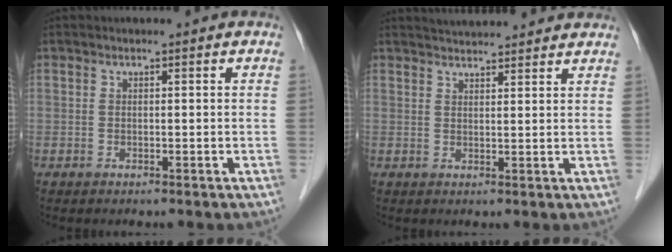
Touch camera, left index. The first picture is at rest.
{"total": 8.6, "force": [8.2, 1.1, 2.5], "torque": [-0.036, 0.027, 0.100]}